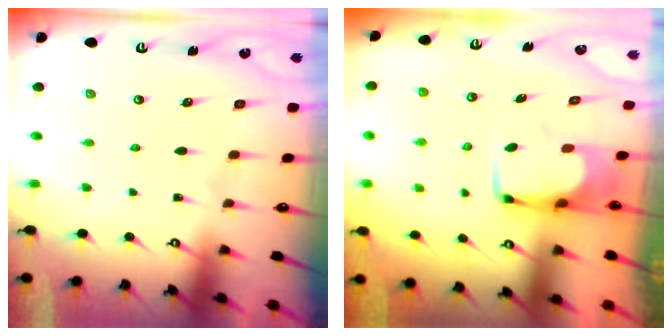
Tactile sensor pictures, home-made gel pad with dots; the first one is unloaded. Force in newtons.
{"total": 2.4, "press": 2.3, "slide": 0.5}